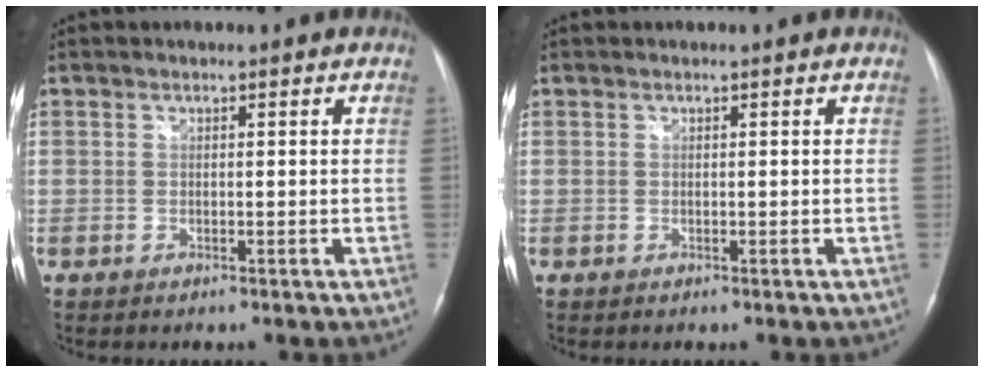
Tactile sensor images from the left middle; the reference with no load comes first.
{"total": 0.0}